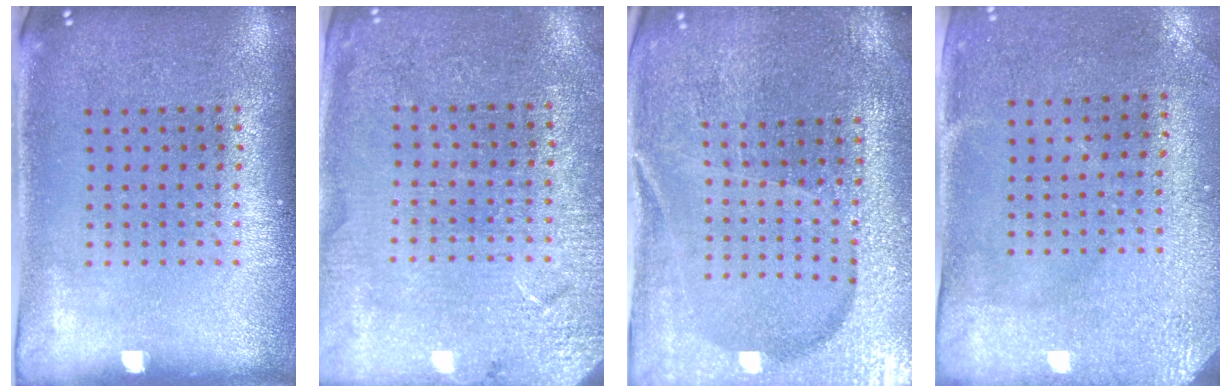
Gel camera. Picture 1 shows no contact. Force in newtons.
{"total": 2.9, "press": 2.9, "slide": 0.3}
{"total": 3.7, "press": 3.7, "slide": 0.8}
{"total": 3.0, "press": 2.4, "slide": 1.8}